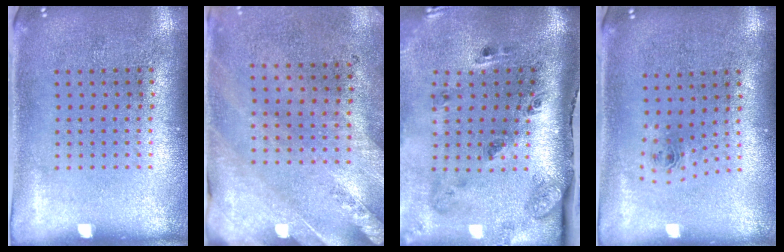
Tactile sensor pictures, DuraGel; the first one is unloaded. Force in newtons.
{"total": 2.5, "press": 2.0, "slide": 1.4}
{"total": 3.4, "press": 2.1, "slide": 2.6}
{"total": 0.8, "press": 0.3, "slide": 0.7}